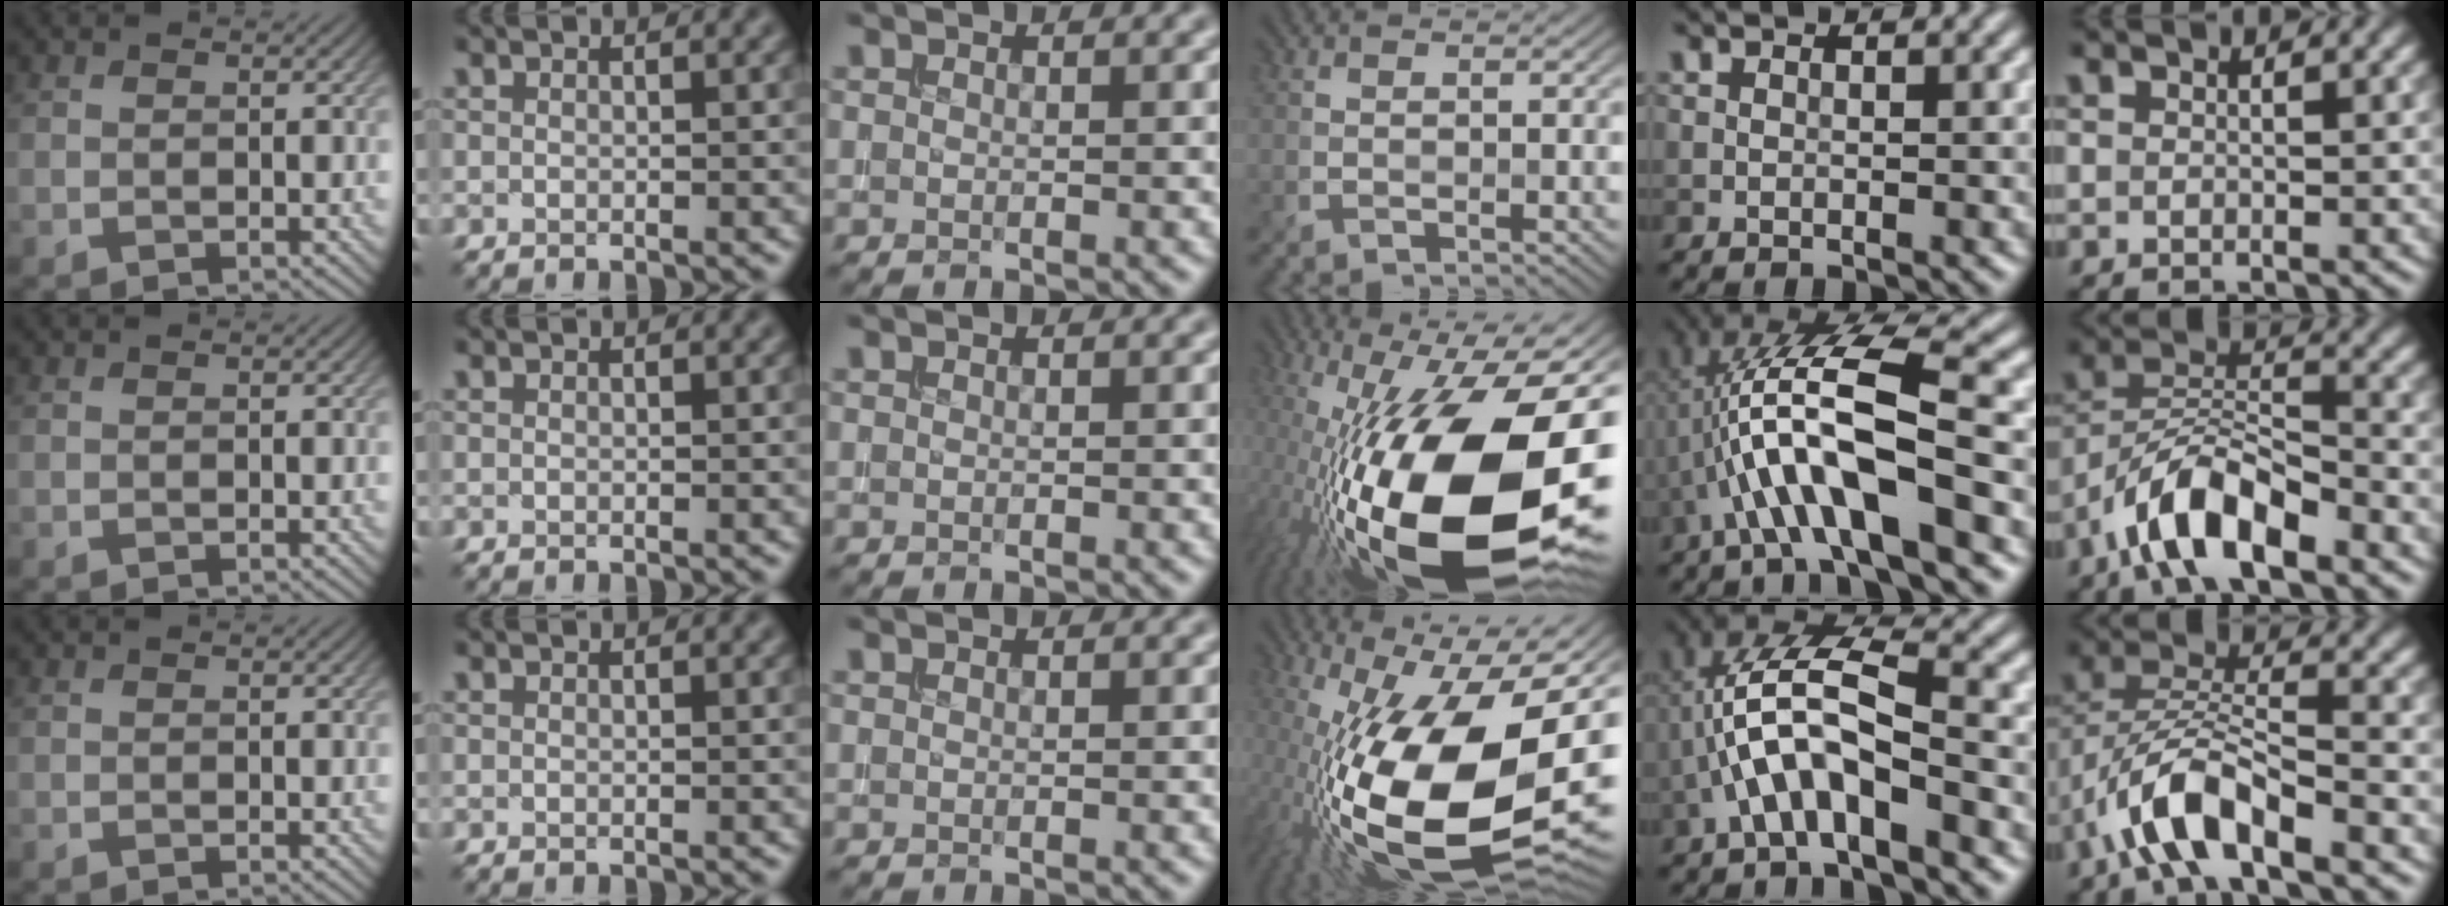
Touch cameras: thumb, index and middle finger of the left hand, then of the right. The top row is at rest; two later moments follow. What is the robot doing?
{"motion": "extract", "object": "bucket"}